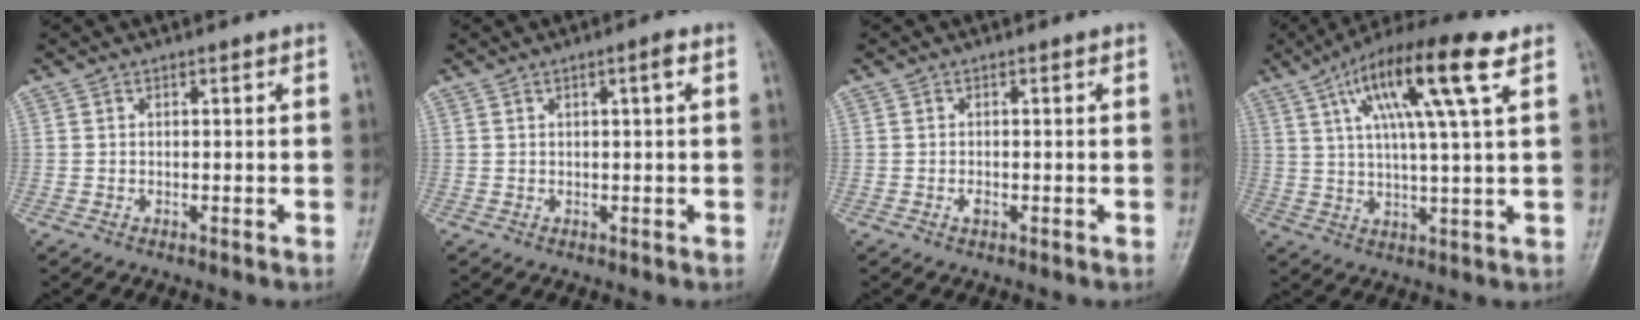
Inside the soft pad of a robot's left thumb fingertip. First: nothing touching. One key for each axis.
{"total": 1.7, "fx": 0.5, "fy": 0.0, "fz": 1.6, "tx": -0.031, "ty": 0.002, "tz": 0.009}
{"total": 0.9, "fx": -0.5, "fy": 0.5, "fz": 0.5, "tx": -0.006, "ty": 0.000, "tz": -0.008}
{"total": 15.5, "fx": 6.6, "fy": 2.1, "fz": 13.9, "tx": -0.251, "ty": 0.003, "tz": 0.110}